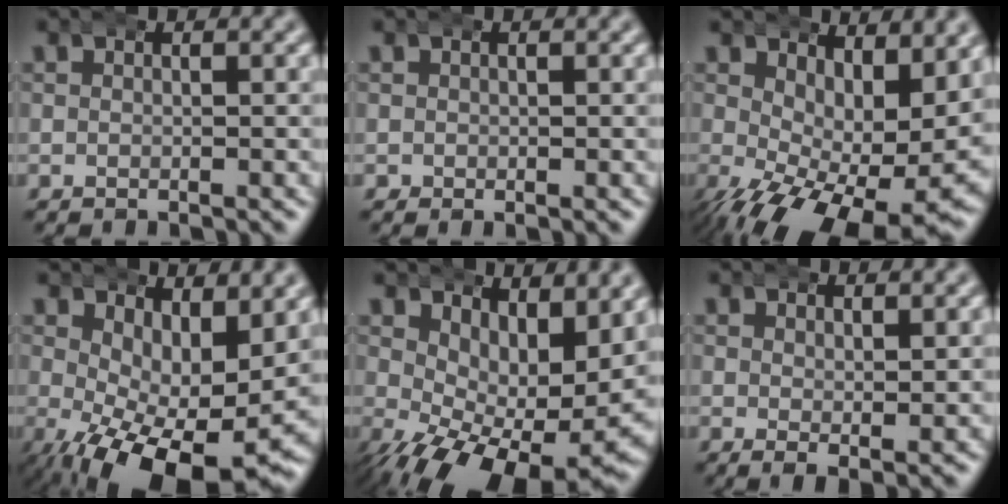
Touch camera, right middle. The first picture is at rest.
{"total": 0.5, "force": [0.0, 0.5, 0.0], "torque": [-0.004, -0.003, 0.004]}
{"total": 9.7, "force": [-2.5, 4.2, 8.4], "torque": [-0.122, -0.050, -0.014]}
{"total": 10.4, "force": [-3.1, 4.2, 9.0], "torque": [-0.144, -0.051, -0.024]}
{"total": 9.7, "force": [-1.6, 4.6, 8.4], "torque": [-0.117, -0.044, -0.004]}
{"total": 1.4, "force": [0.5, 0.3, 1.3], "torque": [-0.022, -0.011, 0.014]}